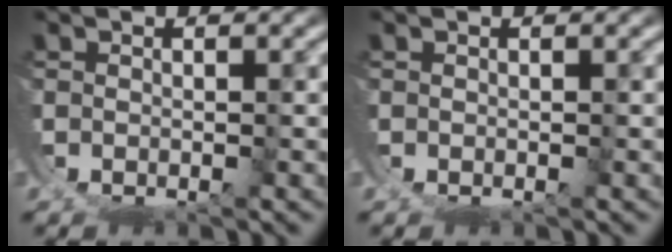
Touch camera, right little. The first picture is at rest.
{"total": 0.0}